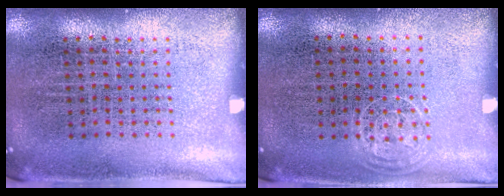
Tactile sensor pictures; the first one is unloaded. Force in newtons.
{"total": 0.8, "press": 0.6, "slide": 0.5}